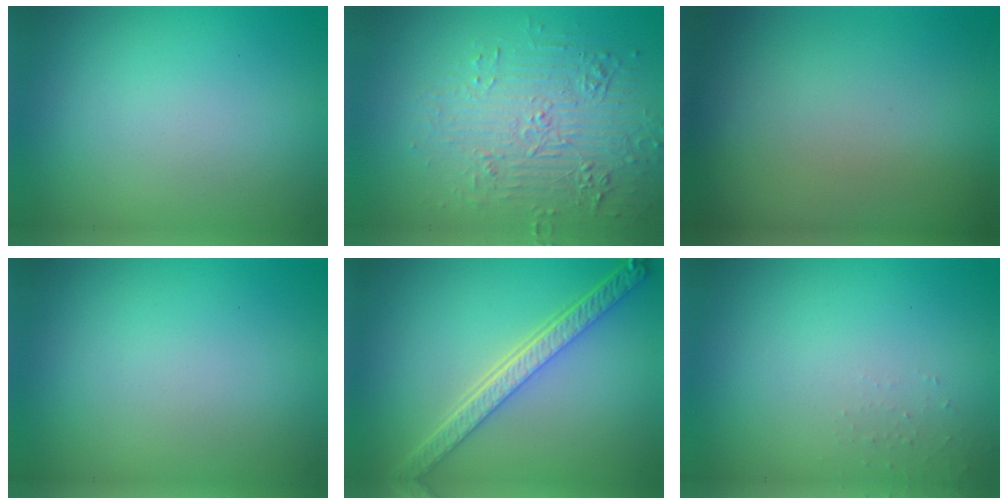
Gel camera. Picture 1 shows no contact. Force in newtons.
{"total": 4.9, "press": 4.2, "slide": 2.4}
{"total": 0.0}
{"total": 0.0}
{"total": 5.3, "press": 4.2, "slide": 3.4}
{"total": 0.7, "press": 0.7, "slide": 0.1}